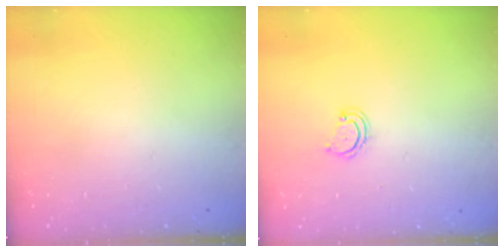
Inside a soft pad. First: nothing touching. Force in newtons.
{"total": 3.5, "press": 3.5, "slide": 0.3}